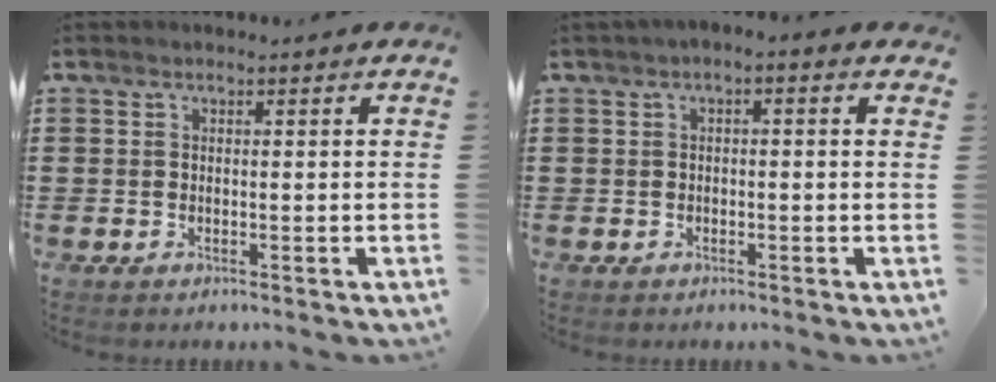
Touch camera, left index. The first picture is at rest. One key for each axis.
{"total": 1.2, "fx": -0.6, "fy": 0.4, "fz": 1.0, "tx": -0.024, "ty": -0.002, "tz": -0.015}